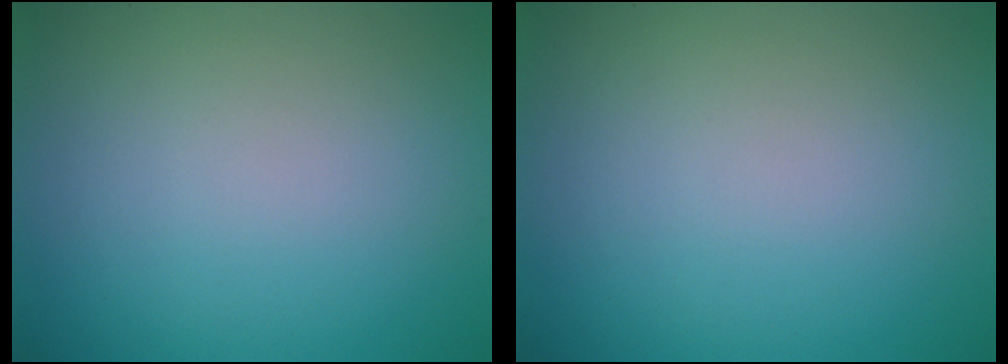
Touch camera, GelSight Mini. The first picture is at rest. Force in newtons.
{"total": 0.0}